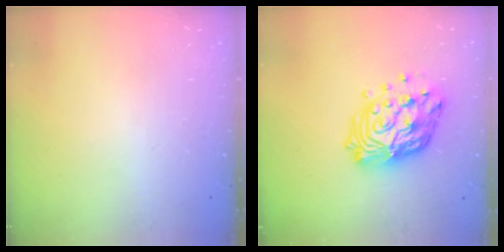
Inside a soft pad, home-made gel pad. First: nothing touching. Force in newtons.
{"total": 16.7, "press": 16.6, "slide": 1.7}